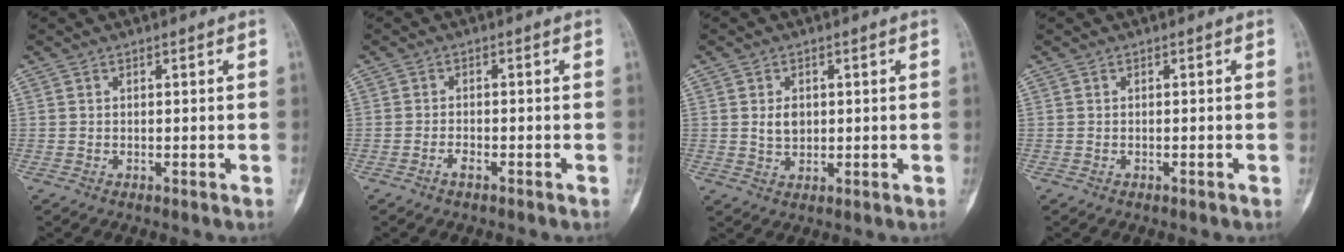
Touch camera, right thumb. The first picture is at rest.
{"total": 1.6, "force": [-1.1, 0.5, 1.0], "torque": [-0.019, 0.007, -0.023]}
{"total": 3.3, "force": [0.5, 2.4, 2.2], "torque": [-0.029, -0.003, 0.013]}
{"total": 0.0}